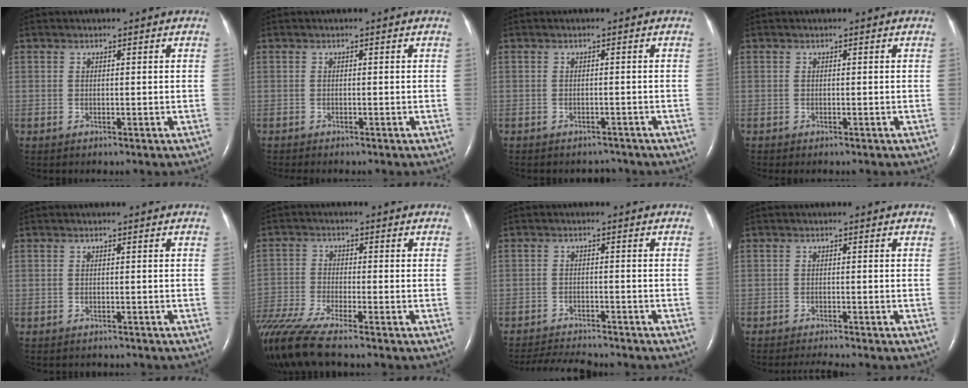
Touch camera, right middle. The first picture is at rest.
{"total": 1.8, "force": [-1.5, 0.5, 0.8], "torque": [-0.014, -0.004, -0.015]}
{"total": 1.9, "force": [-1.7, 0.8, -0.3], "torque": [0.003, -0.002, -0.024]}
{"total": 0.0}
{"total": 1.9, "force": [-1.9, 0.5, 0.1], "torque": [-0.005, -0.004, -0.022]}
{"total": 10.4, "force": [-8.6, -0.2, 5.7], "torque": [-0.118, -0.032, -0.159]}
{"total": 6.7, "force": [-6.5, 0.3, 1.6], "torque": [-0.031, -0.013, -0.104]}
{"total": 2.4, "force": [-2.2, -0.8, 0.4], "torque": [-0.017, -0.014, -0.038]}